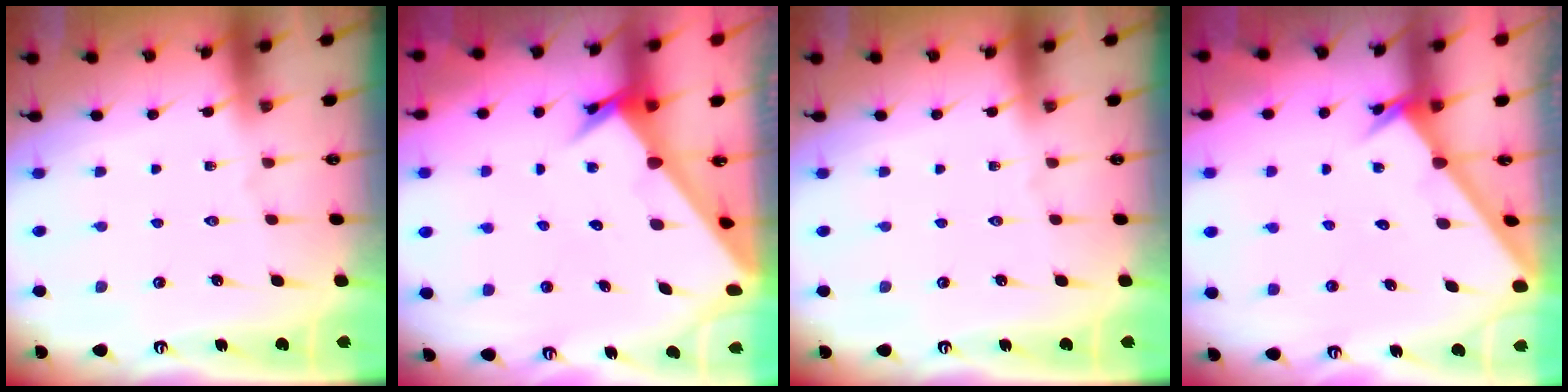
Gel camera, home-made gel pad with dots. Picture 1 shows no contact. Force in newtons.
{"total": 4.1, "press": 4.1, "slide": 0.3}
{"total": 0.0}
{"total": 2.6, "press": 2.6, "slide": 0.1}